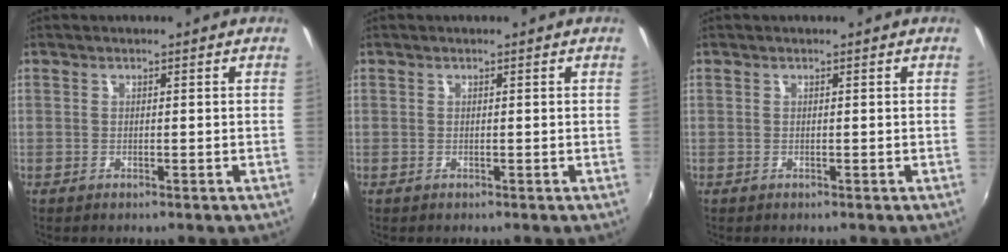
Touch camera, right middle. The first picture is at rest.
{"total": 0.0}
{"total": 0.0}